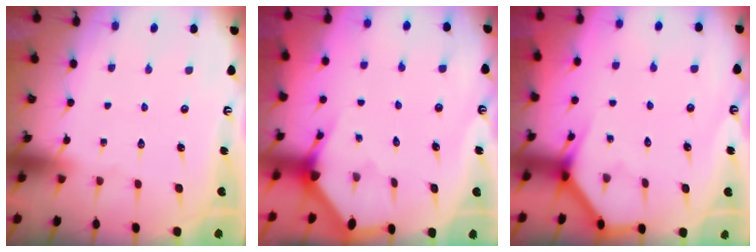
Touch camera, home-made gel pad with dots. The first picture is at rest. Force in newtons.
{"total": 2.5, "press": 2.5, "slide": 0.1}
{"total": 3.9, "press": 3.8, "slide": 0.3}